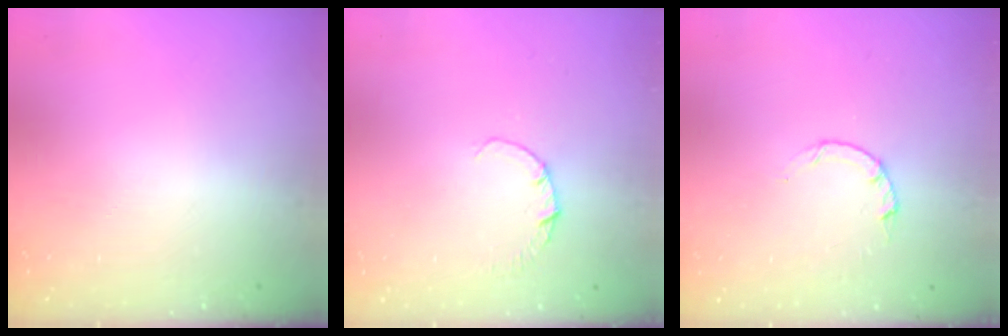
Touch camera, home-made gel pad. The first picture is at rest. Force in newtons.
{"total": 1.9, "press": 1.9, "slide": 0.3}
{"total": 2.2, "press": 2.1, "slide": 0.4}